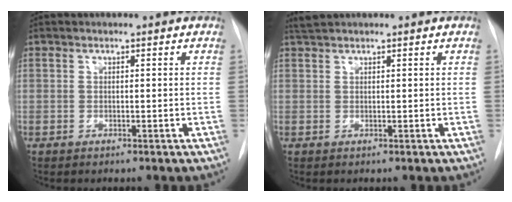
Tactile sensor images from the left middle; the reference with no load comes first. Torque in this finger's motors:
{"motor_torque": [0.12, -0.12, -0.01, 0.00]}